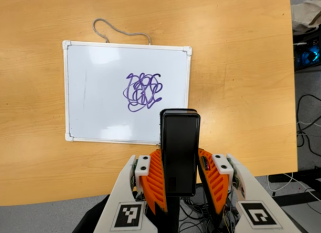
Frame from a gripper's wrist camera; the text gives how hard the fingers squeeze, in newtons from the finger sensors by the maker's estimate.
{"total": 4.1, "left": 2.7, "right": 5.5}